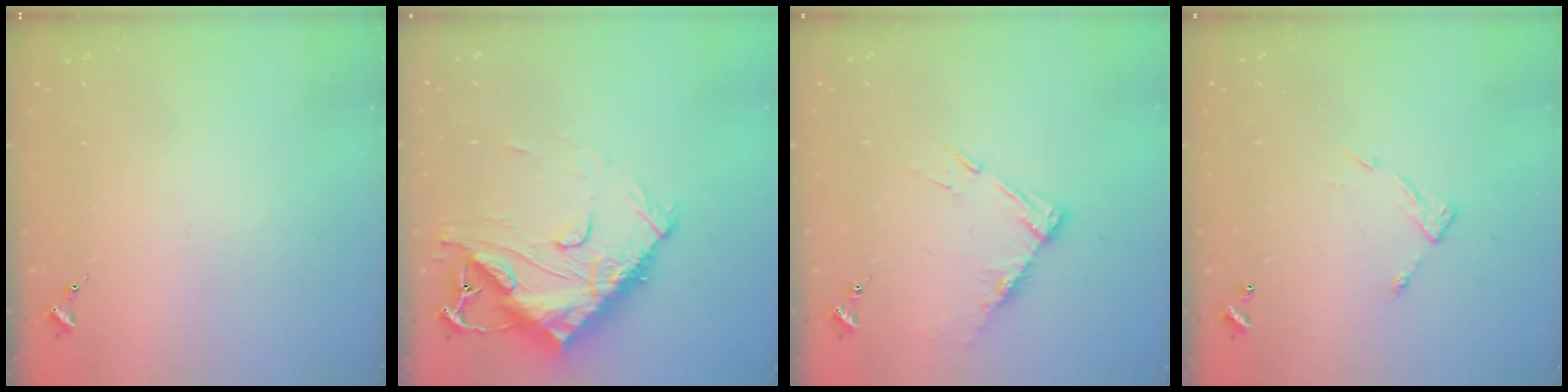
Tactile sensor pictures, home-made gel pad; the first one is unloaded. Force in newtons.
{"total": 18.8, "press": 18.7, "slide": 1.7}
{"total": 9.1, "press": 9.1, "slide": 0.7}
{"total": 7.7, "press": 7.7, "slide": 0.6}